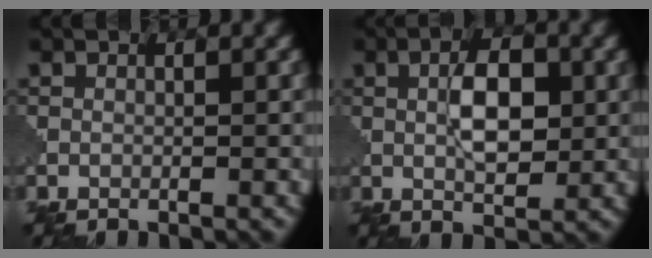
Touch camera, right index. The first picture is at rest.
{"total": 4.6, "force": [0.7, 2.1, 4.0], "torque": [-0.070, 0.002, 0.014]}